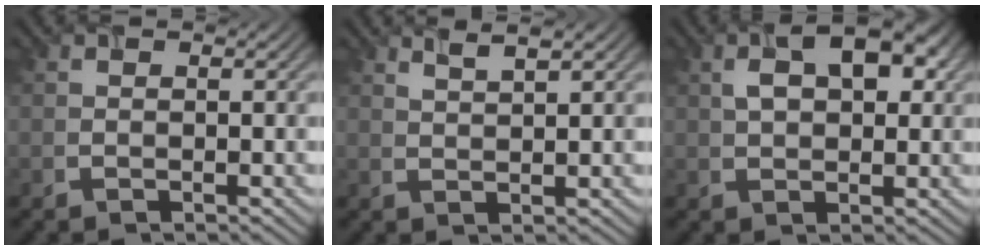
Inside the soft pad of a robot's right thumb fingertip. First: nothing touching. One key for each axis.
{"total": 1.9, "fx": 1.4, "fy": 0.2, "fz": 1.3, "tx": -0.018, "ty": 0.007, "tz": 0.032}
{"total": 7.0, "fx": 2.0, "fy": 3.9, "fz": 5.5, "tx": -0.087, "ty": 0.010, "tz": 0.030}